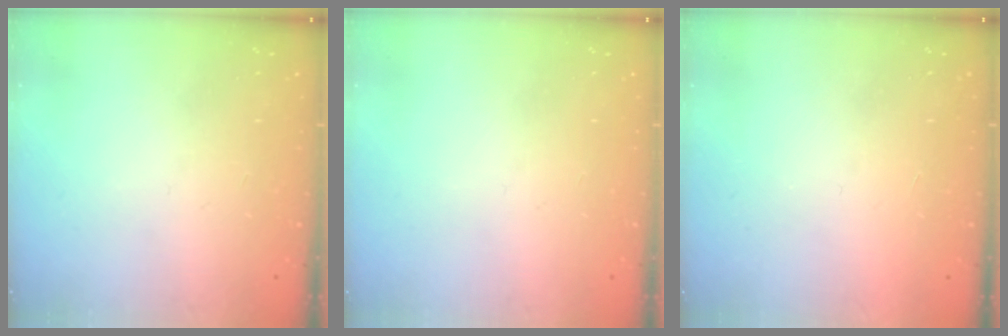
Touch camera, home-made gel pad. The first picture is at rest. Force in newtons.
{"total": 0.0}
{"total": 1.6, "press": 1.6, "slide": 0.1}